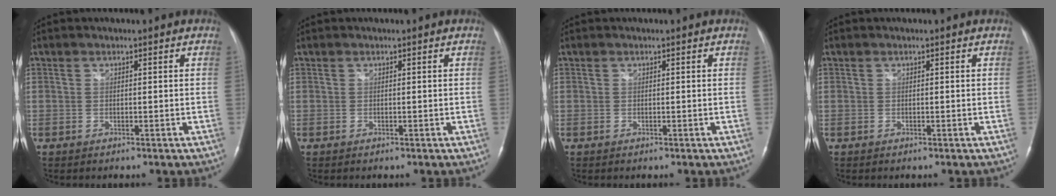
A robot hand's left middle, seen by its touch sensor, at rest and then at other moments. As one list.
[{"total": 0.0}, {"total": 0.0}, {"total": 0.0}]